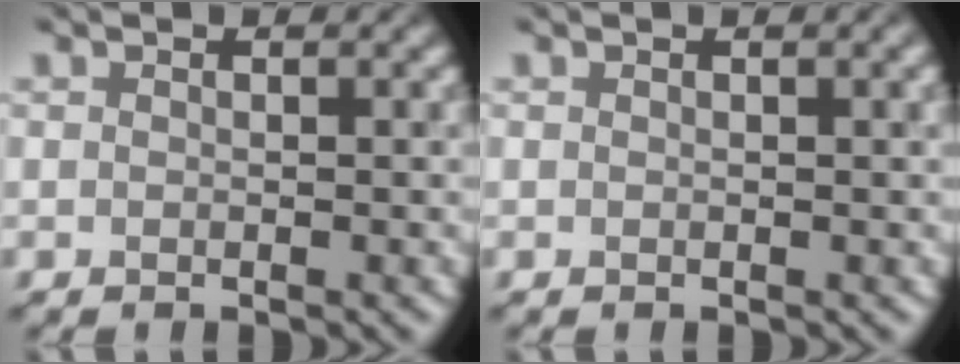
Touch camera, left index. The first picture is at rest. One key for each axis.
{"total": 1.6, "fx": 0.6, "fy": 0.6, "fz": 1.4, "tx": -0.017, "ty": 0.002, "tz": 0.005}